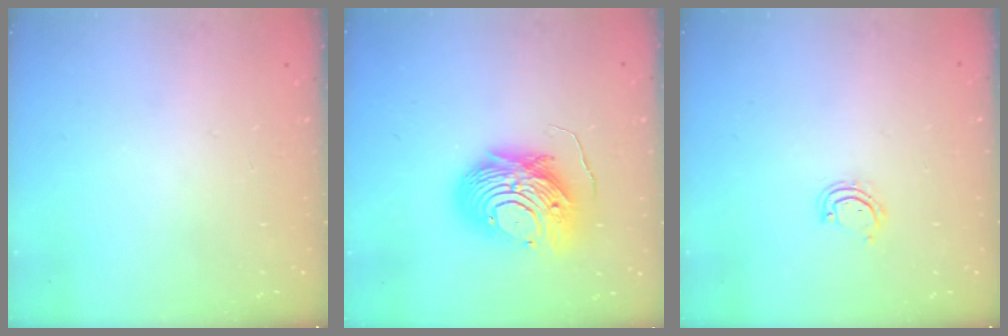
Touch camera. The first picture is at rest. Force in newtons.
{"total": 12.9, "press": 12.8, "slide": 1.1}
{"total": 3.7, "press": 3.6, "slide": 0.3}